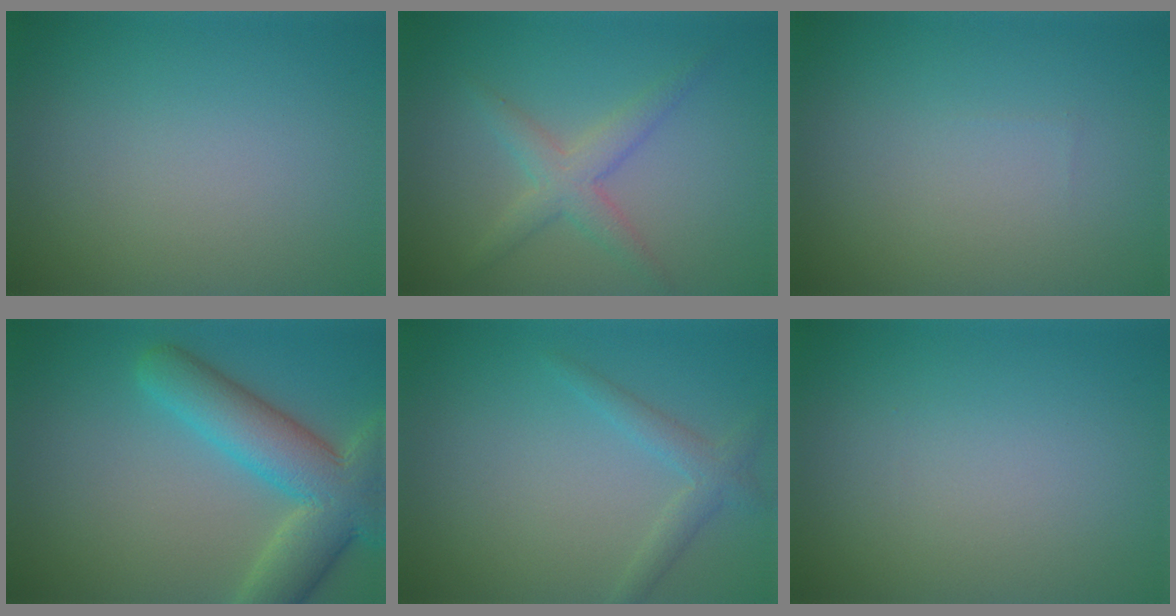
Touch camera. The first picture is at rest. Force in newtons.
{"total": 2.9, "press": 2.9, "slide": 0.1}
{"total": 0.0}
{"total": 8.7, "press": 8.7, "slide": 0.6}
{"total": 2.0, "press": 2.0, "slide": 0.2}
{"total": 0.0}